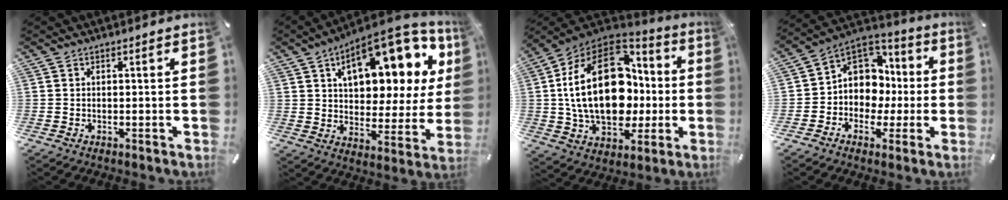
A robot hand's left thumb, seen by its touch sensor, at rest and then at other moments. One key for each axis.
{"total": 19.0, "fx": 9.8, "fy": 9.9, "fz": 13.0, "tx": -0.180, "ty": -0.058, "tz": 0.162}
{"total": 28.4, "fx": 1.2, "fy": 18.6, "fz": 21.3, "tx": -0.416, "ty": 0.013, "tz": 0.031}
{"total": 9.9, "fx": 0.0, "fy": 9.5, "fz": 2.8, "tx": -0.060, "ty": -0.008, "tz": 0.010}